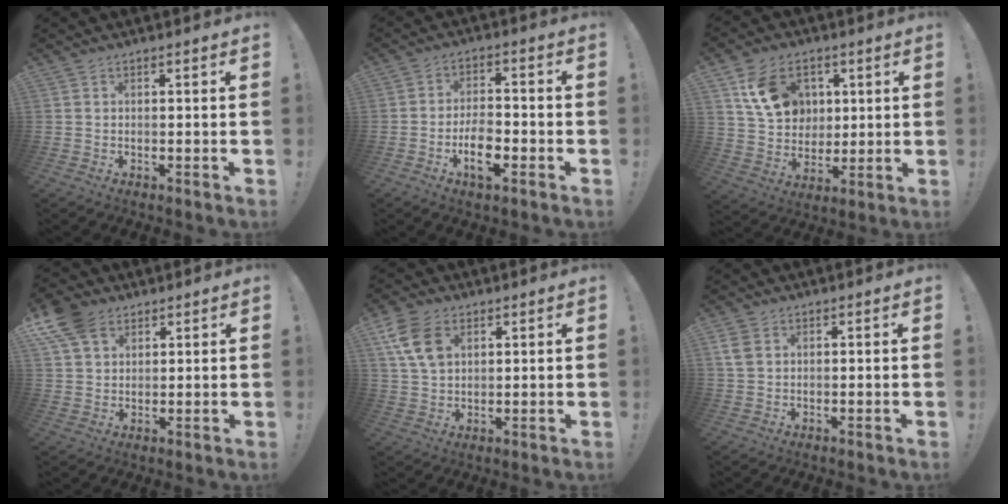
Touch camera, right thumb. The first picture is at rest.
{"total": 8.7, "force": [-4.1, 4.3, 6.4], "torque": [-0.112, 0.014, -0.070]}
{"total": 14.3, "force": [5.8, 11.1, 6.9], "torque": [-0.104, -0.012, 0.119]}
{"total": 9.6, "force": [5.5, 6.4, 4.5], "torque": [-0.088, -0.020, 0.108]}
{"total": 11.2, "force": [4.7, 7.5, 6.9], "torque": [-0.131, -0.002, 0.091]}
{"total": 4.3, "force": [1.6, 3.0, 2.6], "torque": [-0.052, 0.000, 0.032]}